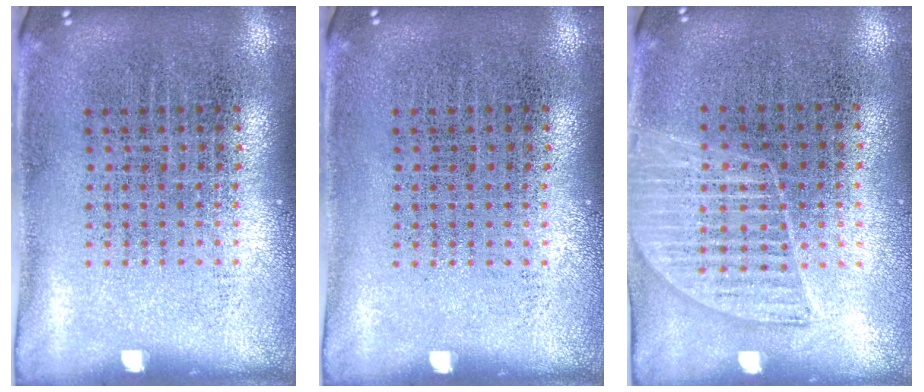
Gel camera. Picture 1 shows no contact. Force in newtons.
{"total": 0.0}
{"total": 1.4, "press": 1.2, "slide": 0.6}